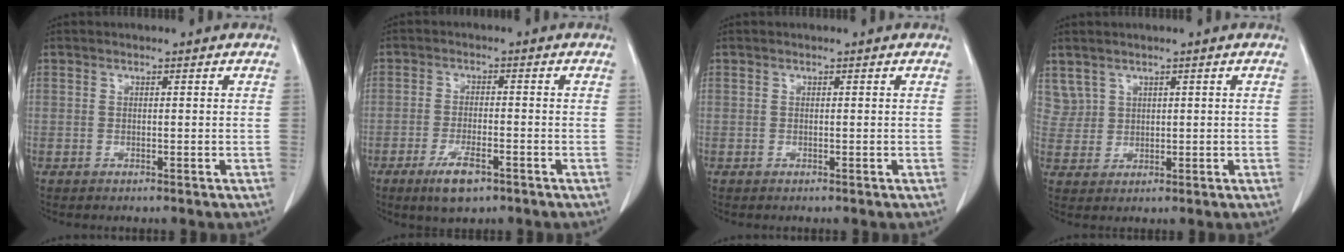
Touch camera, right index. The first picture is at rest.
{"total": 5.5, "force": [-3.3, 1.6, 4.2], "torque": [-0.082, -0.007, -0.050]}
{"total": 0.0}
{"total": 3.2, "force": [2.1, 2.4, 0.0], "torque": [0.008, 0.007, 0.045]}